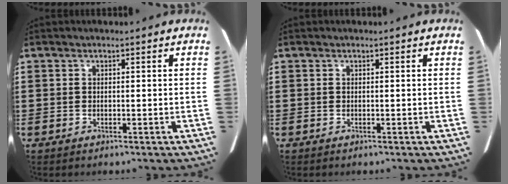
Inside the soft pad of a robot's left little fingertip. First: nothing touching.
{"total": 0.0}